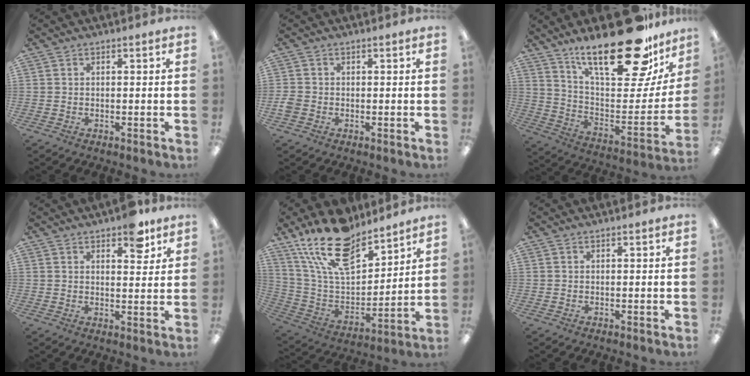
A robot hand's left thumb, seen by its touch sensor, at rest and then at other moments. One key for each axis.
{"total": 2.2, "fx": -0.7, "fy": 1.9, "fz": 1.0, "tx": -0.014, "ty": 0.006, "tz": -0.011}
{"total": 27.9, "fx": 20.0, "fy": 9.0, "fz": 17.3, "tx": -0.248, "ty": -0.136, "tz": 0.332}
{"total": 6.8, "fx": 4.7, "fy": 3.0, "fz": 3.9, "tx": -0.032, "ty": -0.025, "tz": 0.076}
{"total": 20.5, "fx": 15.4, "fy": 8.8, "fz": 10.3, "tx": -0.200, "ty": -0.086, "tz": 0.277}
{"total": 0.0}